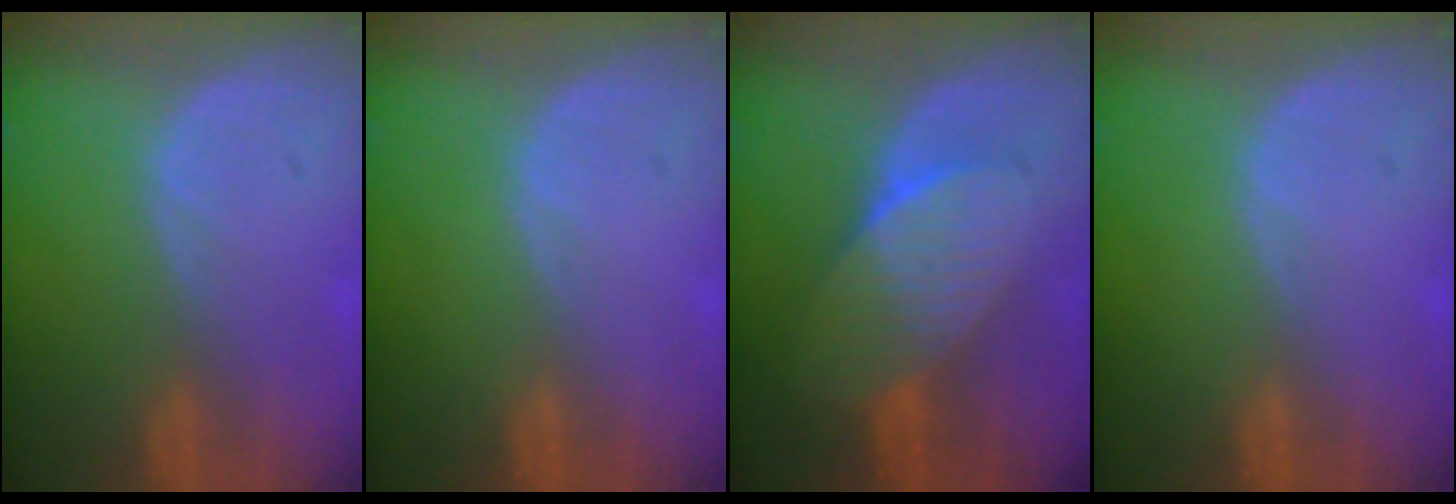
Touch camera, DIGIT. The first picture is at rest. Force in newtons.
{"total": 0.0}
{"total": 7.5, "press": 6.9, "slide": 2.9}
{"total": 0.0}